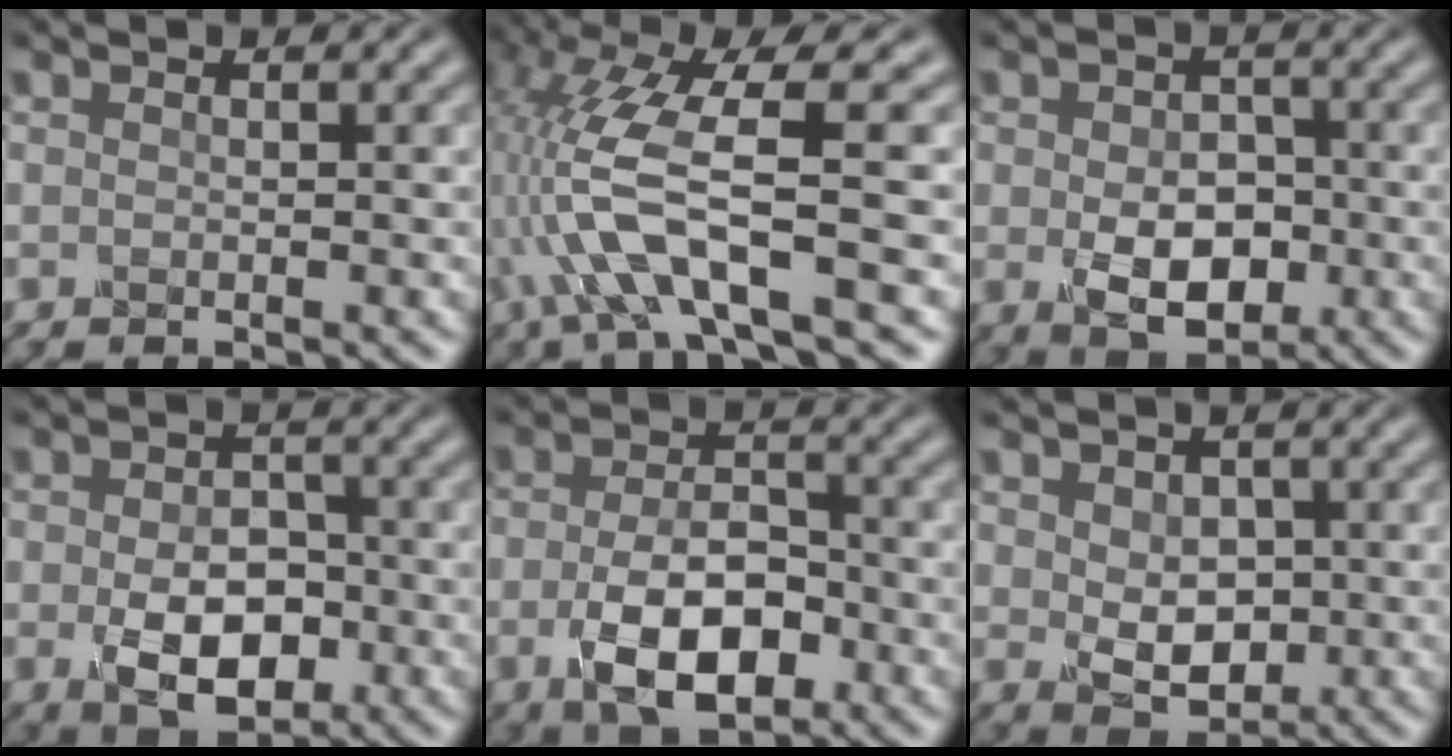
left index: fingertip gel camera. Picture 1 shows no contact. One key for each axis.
{"total": 9.7, "fx": -2.9, "fy": 2.6, "fz": 8.9, "tx": -0.199, "ty": 0.010, "tz": -0.052}
{"total": 4.9, "fx": -1.2, "fy": 3.5, "fz": 3.2, "tx": -0.069, "ty": -0.012, "tz": -0.016}
{"total": 5.2, "fx": -1.5, "fy": 3.5, "fz": 3.6, "tx": -0.076, "ty": -0.009, "tz": -0.025}
{"total": 6.2, "fx": -2.3, "fy": 3.3, "fz": 4.7, "tx": -0.104, "ty": -0.005, "tz": -0.042}
{"total": 3.9, "fx": 0.1, "fy": 3.0, "fz": 2.5, "tx": -0.057, "ty": -0.014, "tz": 0.005}